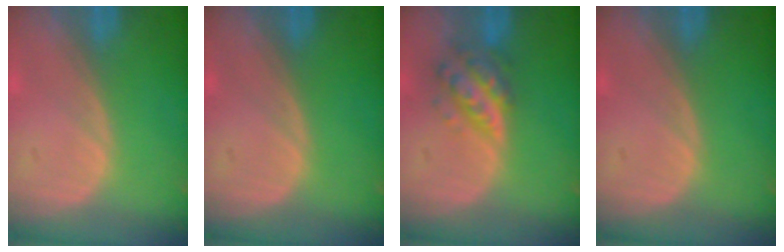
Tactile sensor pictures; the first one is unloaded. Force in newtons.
{"total": 0.0}
{"total": 5.7, "press": 5.2, "slide": 2.3}
{"total": 0.0}